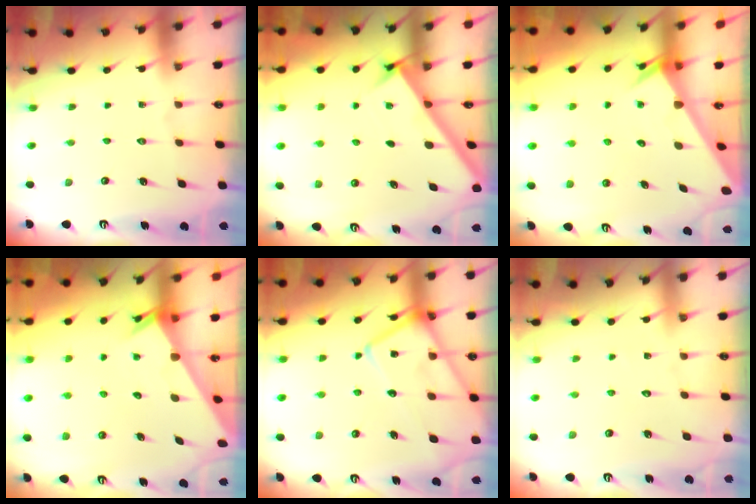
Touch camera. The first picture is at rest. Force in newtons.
{"total": 2.6, "press": 2.6, "slide": 0.3}
{"total": 2.3, "press": 2.3, "slide": 0.0}
{"total": 1.8, "press": 1.8, "slide": 0.1}
{"total": 18.4, "press": 18.3, "slide": 1.3}
{"total": 4.5, "press": 4.5, "slide": 0.5}